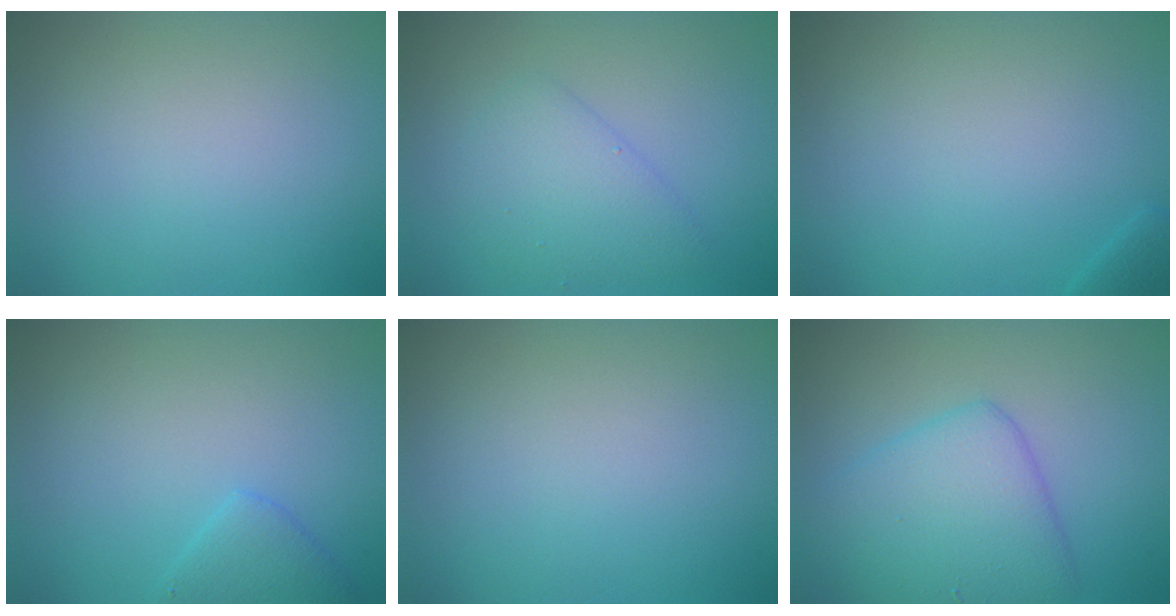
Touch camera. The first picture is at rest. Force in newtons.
{"total": 3.2, "press": 3.2, "slide": 0.1}
{"total": 1.1, "press": 1.1, "slide": 0.1}
{"total": 2.1, "press": 2.1, "slide": 0.1}
{"total": 0.0}
{"total": 5.9, "press": 5.8, "slide": 0.3}